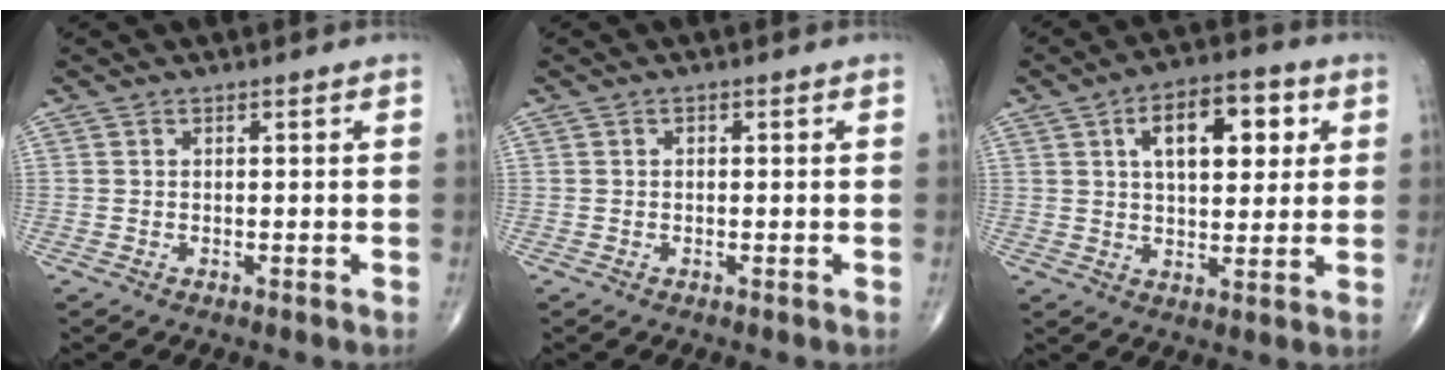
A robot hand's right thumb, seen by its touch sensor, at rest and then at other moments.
{"total": 0.6, "force": [0.1, 0.4, 0.4], "torque": [-0.006, 0.000, 0.001]}
{"total": 13.0, "force": [4.1, 6.6, 10.4], "torque": [-0.126, 0.003, 0.061]}